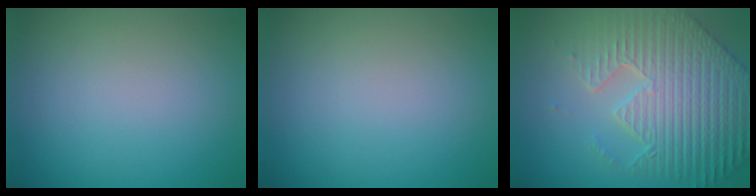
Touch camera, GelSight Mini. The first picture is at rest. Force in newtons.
{"total": 0.0}
{"total": 9.3, "press": 6.5, "slide": 6.6}